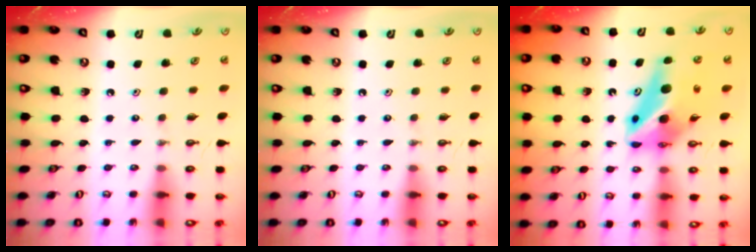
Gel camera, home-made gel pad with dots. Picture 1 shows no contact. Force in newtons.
{"total": 0.0}
{"total": 13.2, "press": 13.1, "slide": 1.1}